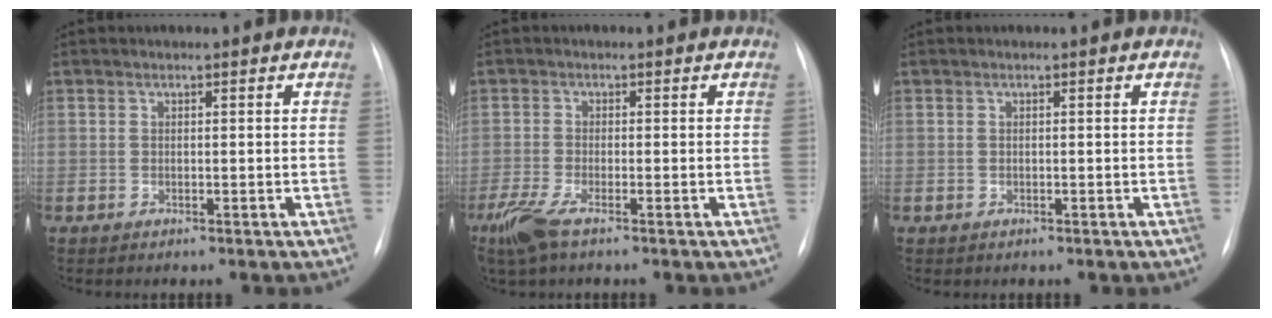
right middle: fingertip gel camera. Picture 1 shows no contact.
{"total": 4.6, "force": [-2.9, 0.8, 3.4], "torque": [-0.084, -0.014, -0.060]}
{"total": 0.0}